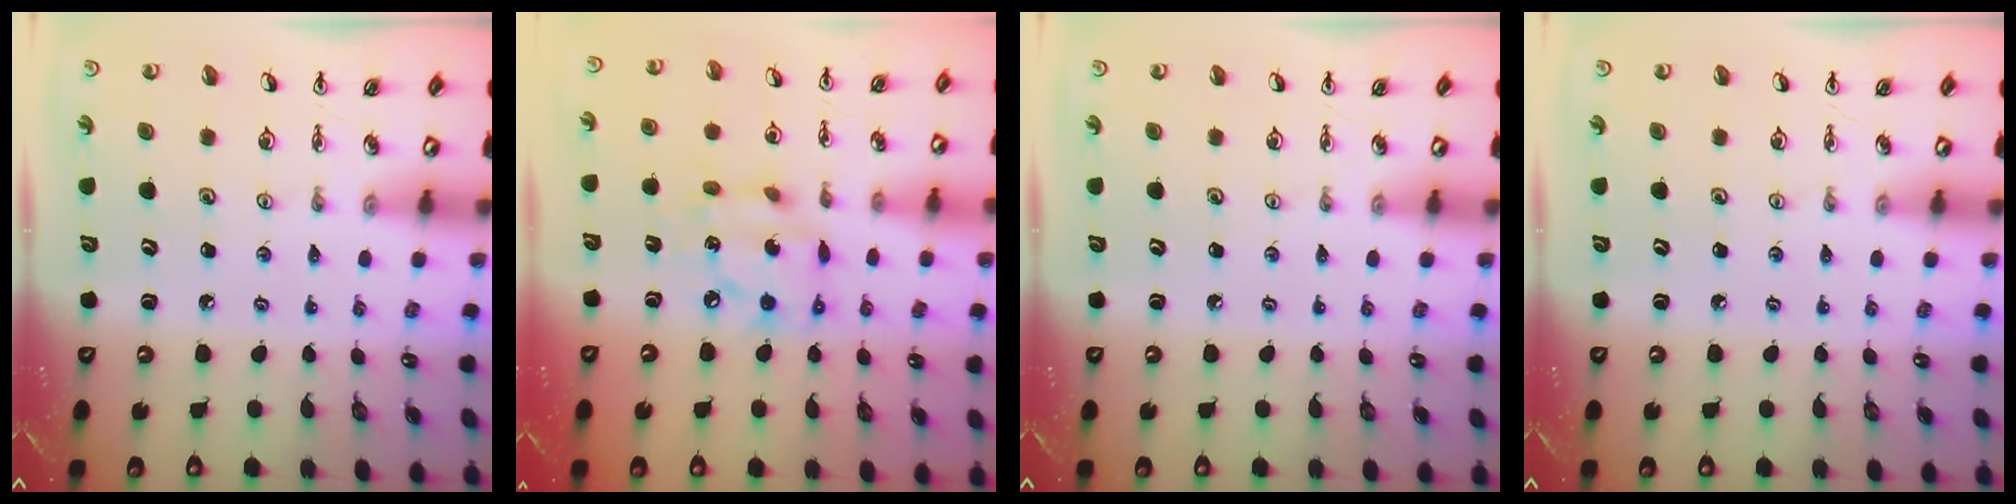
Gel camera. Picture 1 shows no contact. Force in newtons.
{"total": 10.8, "press": 10.8, "slide": 1.1}
{"total": 0.0}
{"total": 0.0}